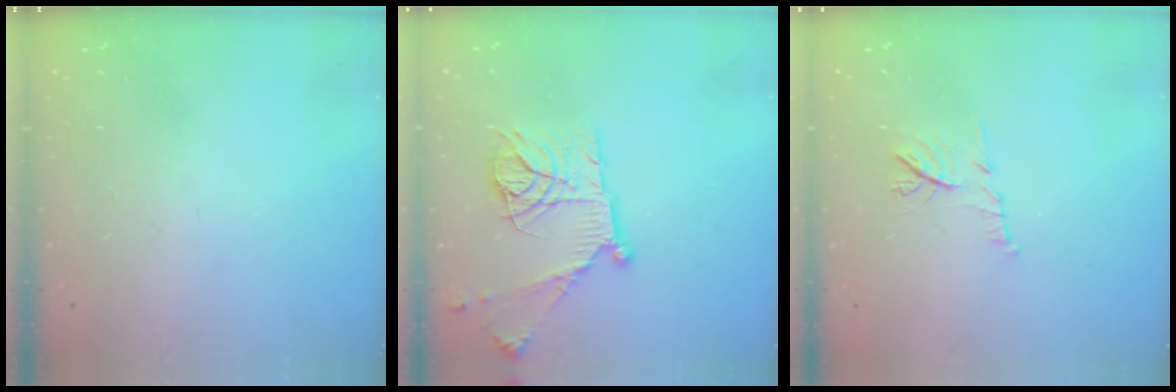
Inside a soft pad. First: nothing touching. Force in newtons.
{"total": 16.6, "press": 16.6, "slide": 1.3}
{"total": 7.5, "press": 7.5, "slide": 0.7}